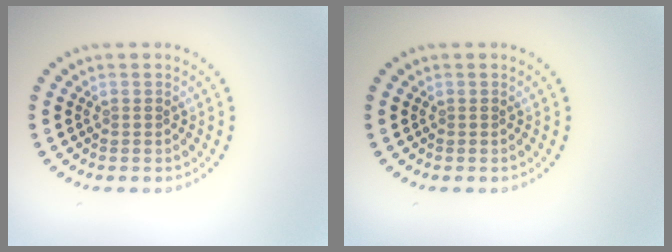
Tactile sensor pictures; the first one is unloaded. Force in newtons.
{"total": 0.0}